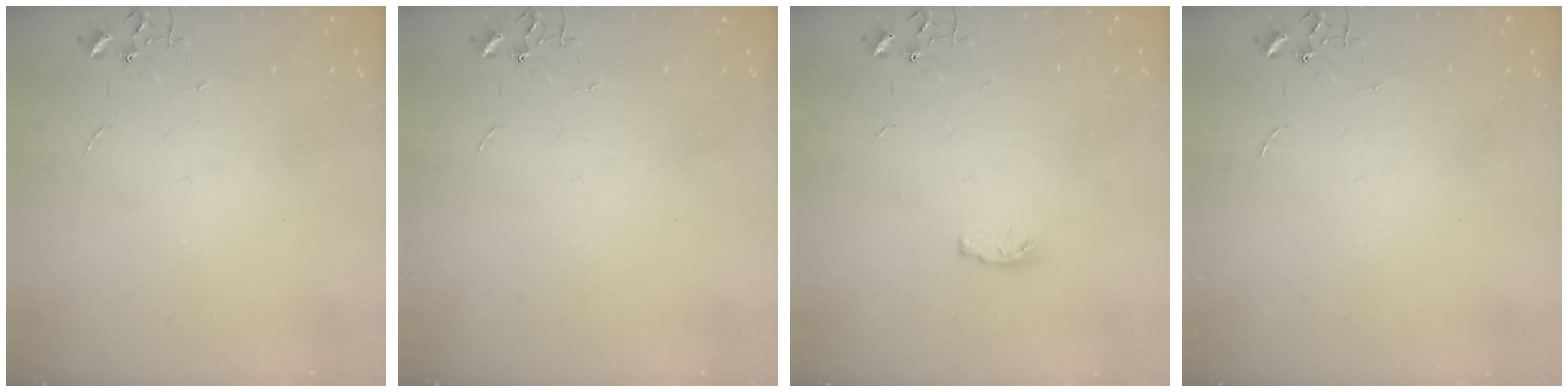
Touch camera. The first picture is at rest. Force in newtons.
{"total": 0.0}
{"total": 4.3, "press": 4.3, "slide": 0.5}
{"total": 0.0}